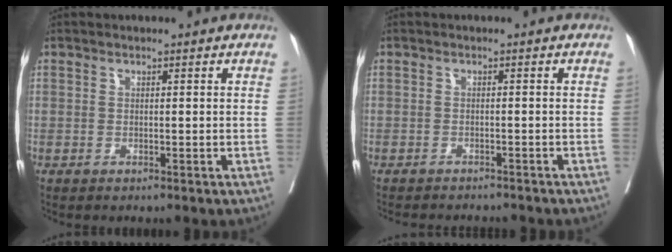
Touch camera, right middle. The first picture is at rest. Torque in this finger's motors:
{"motor_torque": [0.98, -1.15, 0.11, 0.07]}